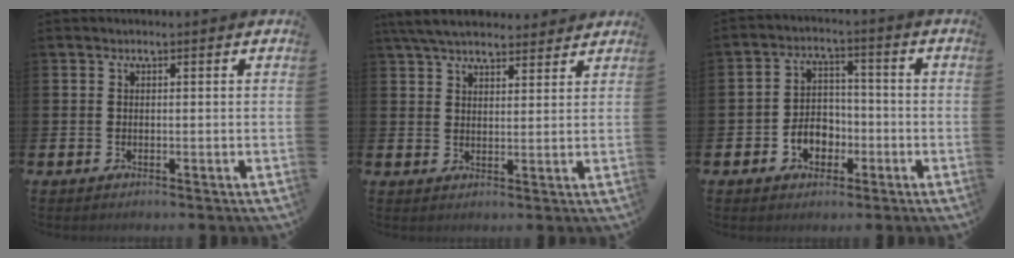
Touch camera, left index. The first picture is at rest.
{"total": 5.8, "force": [5.4, 1.5, 1.6], "torque": [-0.047, -0.016, 0.099]}
{"total": 4.5, "force": [-1.8, 3.6, 1.9], "torque": [-0.026, 0.001, -0.042]}